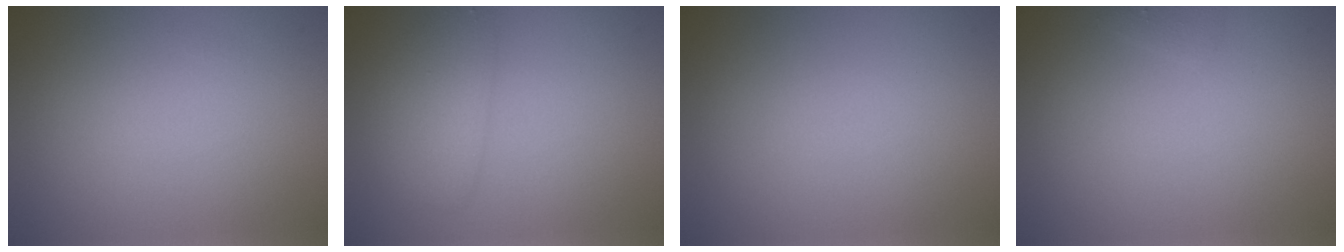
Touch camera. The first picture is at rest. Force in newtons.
{"total": 2.7, "press": 2.7, "slide": 0.1}
{"total": 0.0}
{"total": 0.6, "press": 0.5, "slide": 0.0}